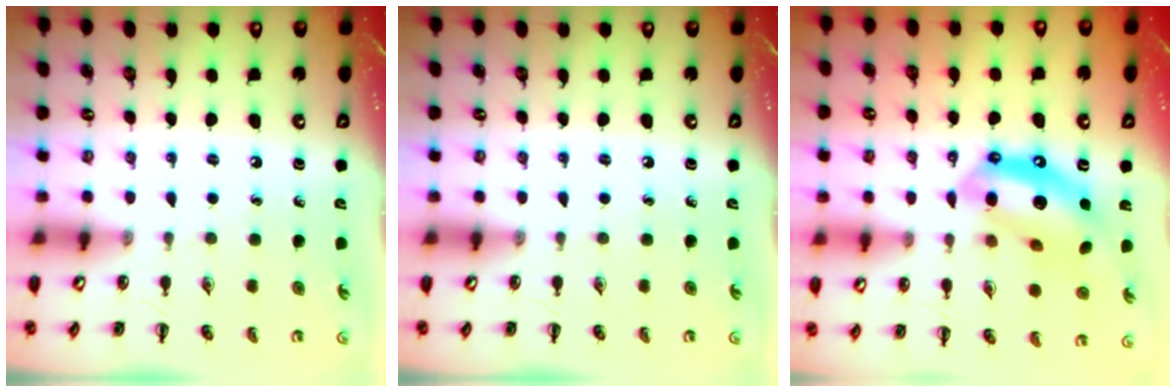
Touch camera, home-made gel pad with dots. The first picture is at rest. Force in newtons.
{"total": 0.0}
{"total": 16.0, "press": 15.5, "slide": 4.2}